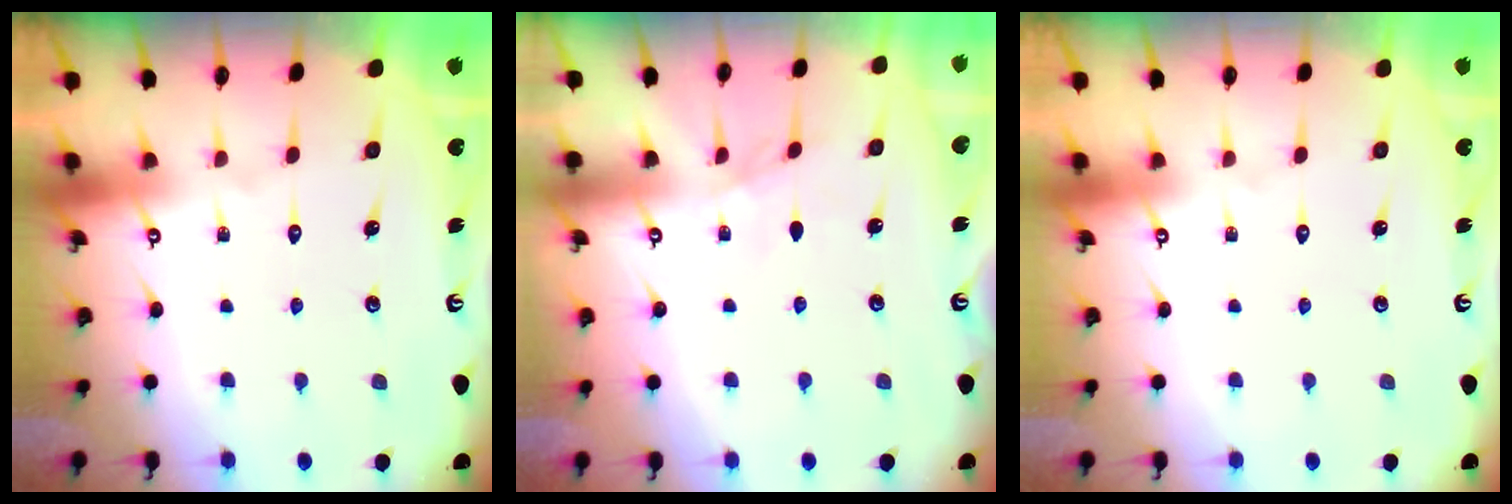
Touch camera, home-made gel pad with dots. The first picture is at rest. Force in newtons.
{"total": 4.4, "press": 4.3, "slide": 0.6}
{"total": 0.0}